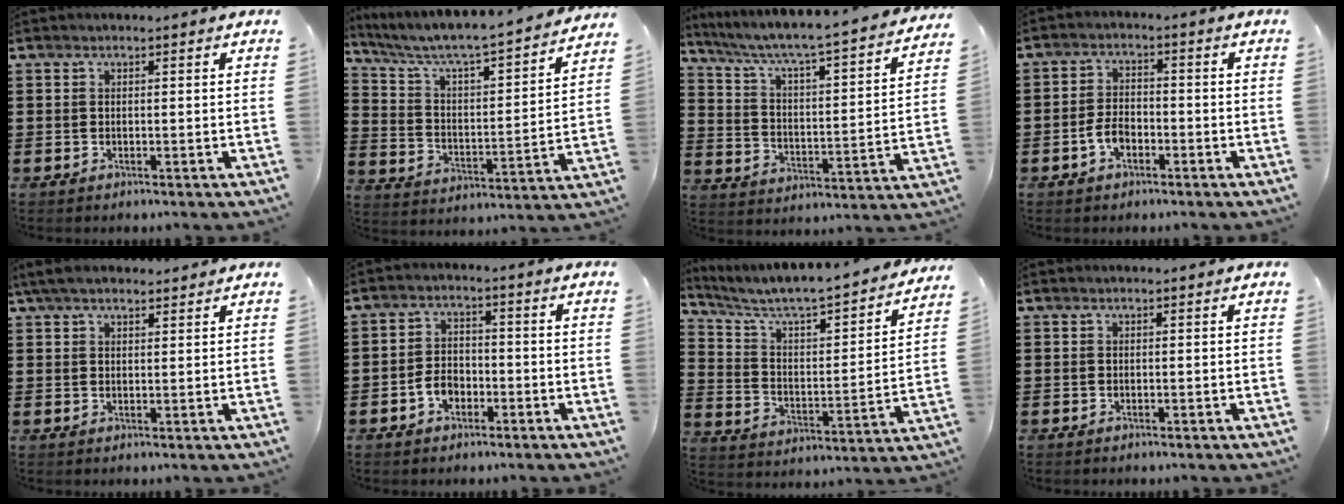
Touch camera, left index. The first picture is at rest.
{"total": 5.3, "force": [4.7, 0.2, 2.4], "torque": [-0.071, -0.048, 0.069]}
{"total": 4.7, "force": [4.0, -0.2, 2.5], "torque": [-0.069, -0.045, 0.054]}
{"total": 3.8, "force": [-1.6, 2.0, 2.8], "torque": [-0.072, -0.003, -0.037]}
{"total": 3.8, "force": [3.1, 1.1, 2.0], "torque": [-0.048, 0.004, 0.058]}
{"total": 3.8, "force": [-1.8, 2.5, 2.1], "torque": [-0.049, 0.004, -0.038]}
{"total": 5.1, "force": [4.5, 0.6, 2.4], "torque": [-0.071, -0.047, 0.066]}
{"total": 0.0}